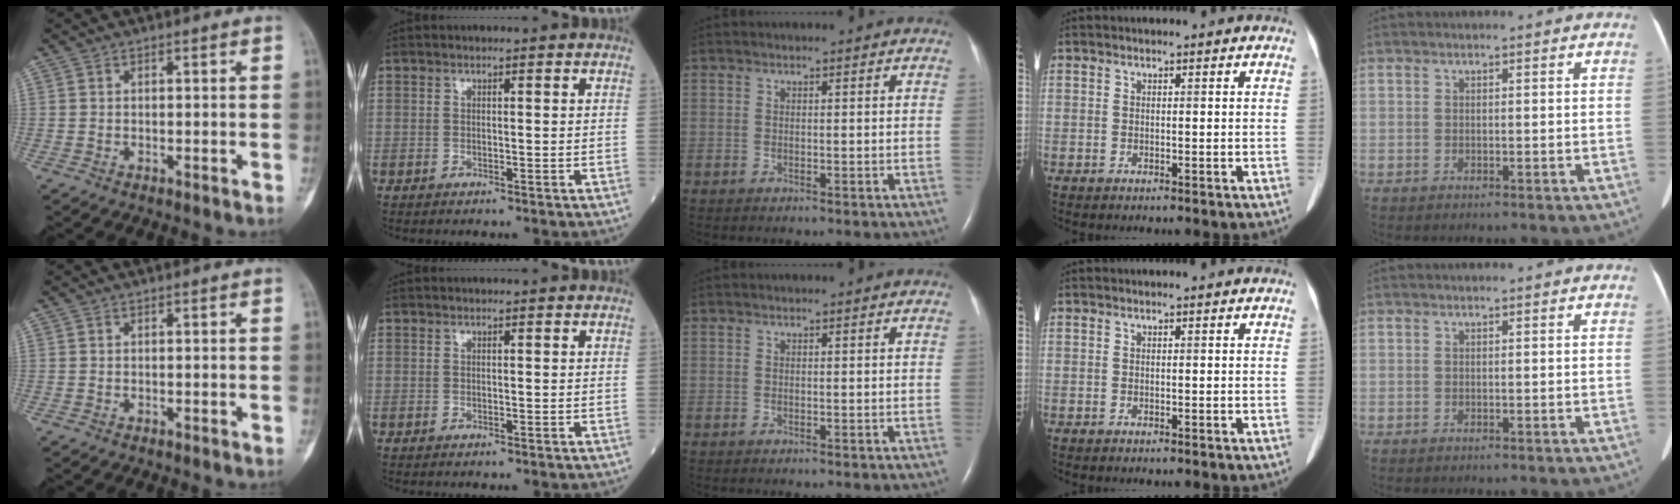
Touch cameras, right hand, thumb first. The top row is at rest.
{}